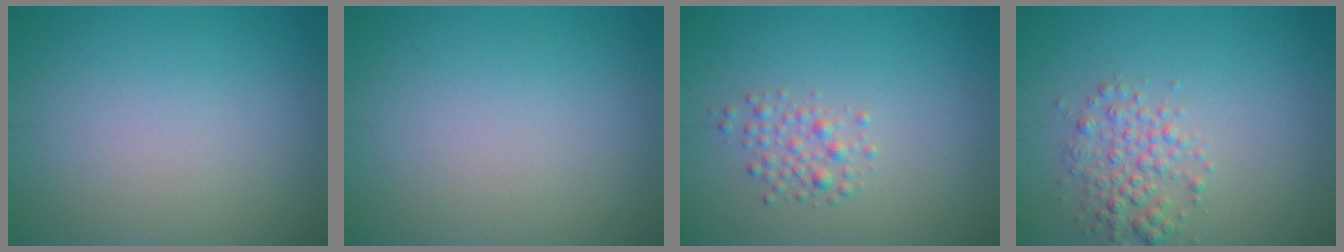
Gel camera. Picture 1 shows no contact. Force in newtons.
{"total": 0.0}
{"total": 1.8, "press": 1.8, "slide": 0.1}
{"total": 2.7, "press": 2.7, "slide": 0.0}